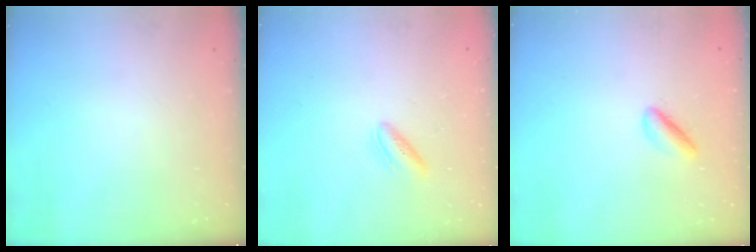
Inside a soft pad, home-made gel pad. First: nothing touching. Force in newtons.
{"total": 4.0, "press": 3.8, "slide": 1.0}
{"total": 2.0, "press": 2.0, "slide": 0.0}